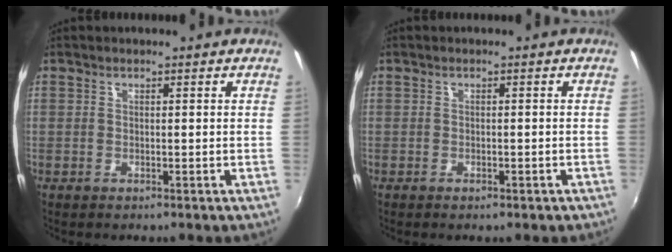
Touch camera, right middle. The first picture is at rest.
{"total": 2.1, "force": [-1.4, 1.0, 1.2], "torque": [-0.020, -0.005, -0.016]}